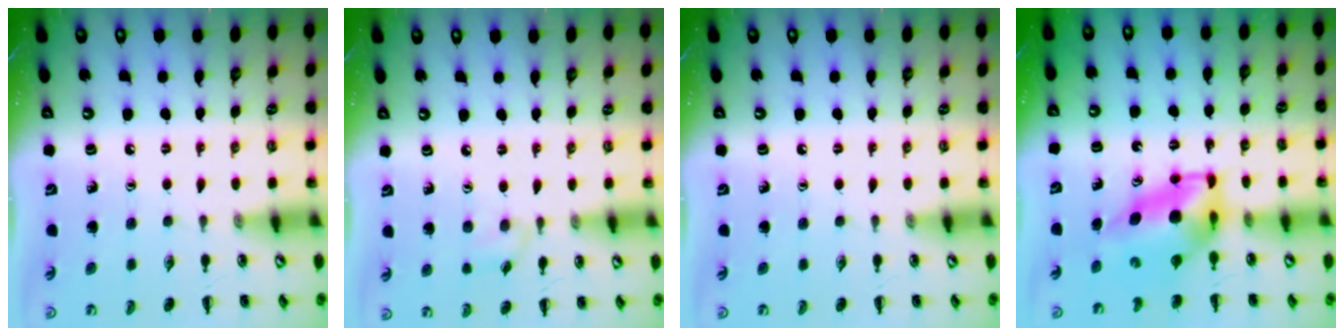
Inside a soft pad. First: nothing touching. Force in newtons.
{"total": 3.1, "press": 2.9, "slide": 1.1}
{"total": 0.0}
{"total": 6.8, "press": 6.7, "slide": 1.4}